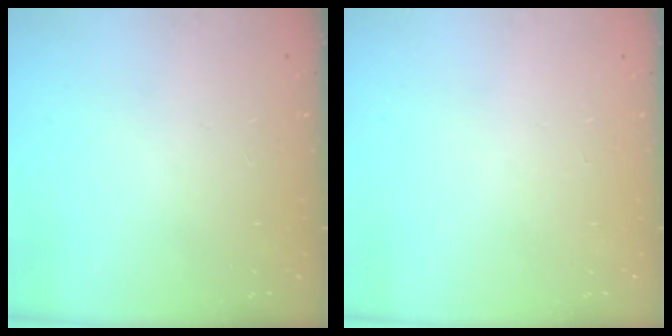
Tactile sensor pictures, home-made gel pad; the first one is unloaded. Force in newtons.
{"total": 0.0}